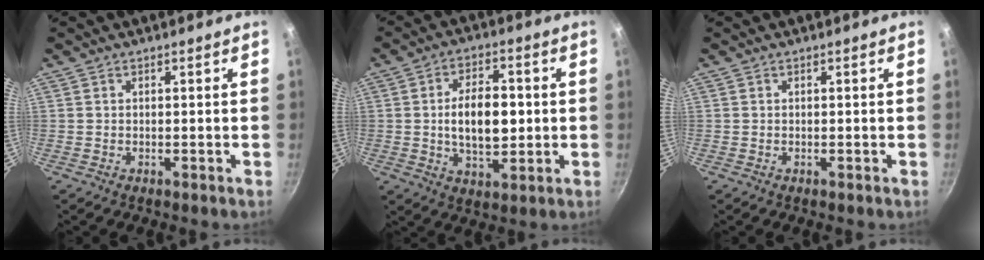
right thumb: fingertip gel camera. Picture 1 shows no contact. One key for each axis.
{"total": 11.1, "fx": 0.2, "fy": 6.1, "fz": 9.3, "tx": -0.137, "ty": 0.002, "tz": 0.007}
{"total": 0.0}